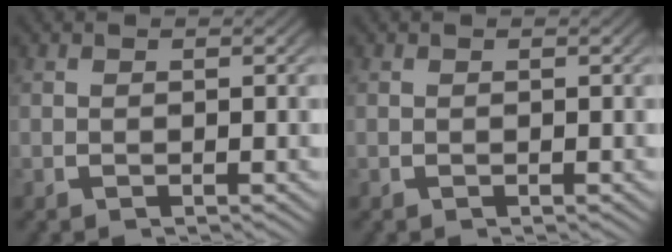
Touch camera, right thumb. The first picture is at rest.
{"total": 0.0}